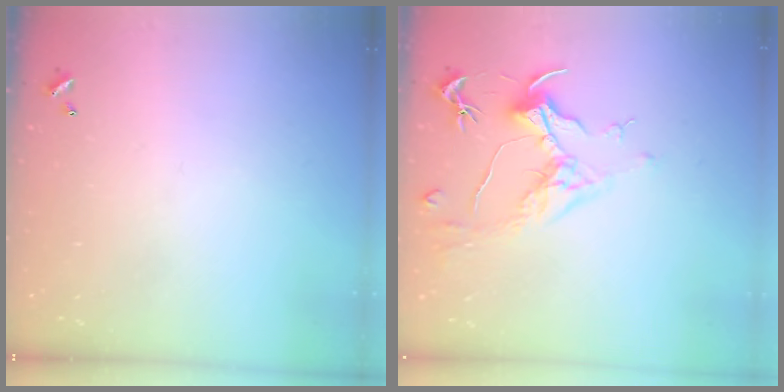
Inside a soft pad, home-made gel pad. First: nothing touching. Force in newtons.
{"total": 1.6, "press": 1.4, "slide": 0.8}